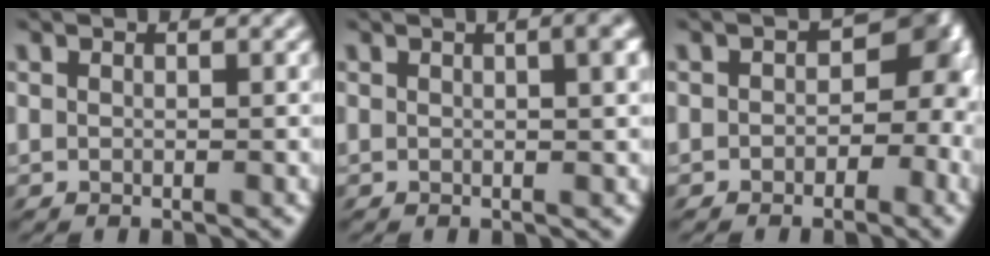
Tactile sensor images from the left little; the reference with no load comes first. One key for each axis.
{"total": 4.9, "fx": 1.7, "fy": 2.2, "fz": 4.0, "tx": -0.070, "ty": 0.012, "tz": 0.034}
{"total": 10.1, "fx": -1.2, "fy": 7.1, "fz": 7.1, "tx": -0.078, "ty": -0.021, "tz": -0.032}